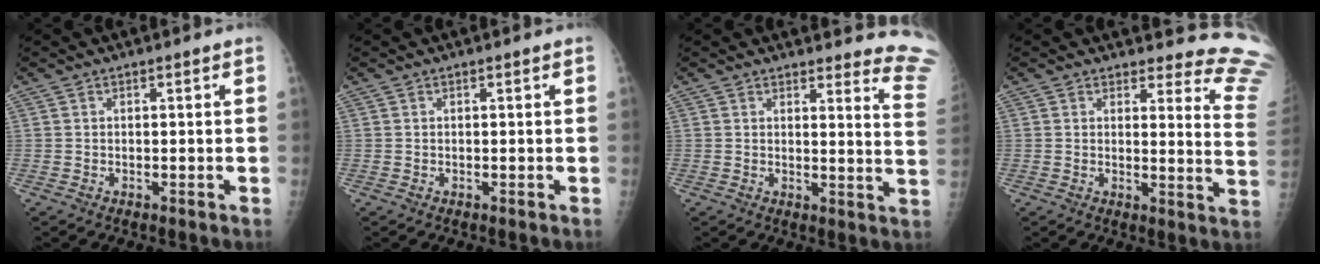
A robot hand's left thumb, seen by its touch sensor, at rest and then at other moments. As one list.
[{"total": 0.0}, {"total": 12.9, "force": [12.8, 1.1, 0.7], "torque": [0.034, -0.155, 0.097]}, {"total": 14.7, "force": [14.5, 2.4, 0.5], "torque": [0.048, -0.172, 0.114]}]